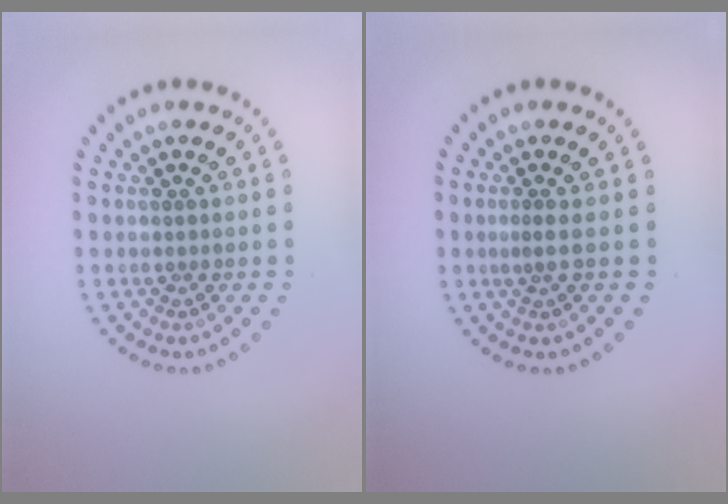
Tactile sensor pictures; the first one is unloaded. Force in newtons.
{"total": 0.9, "press": 0.3, "slide": 0.9}